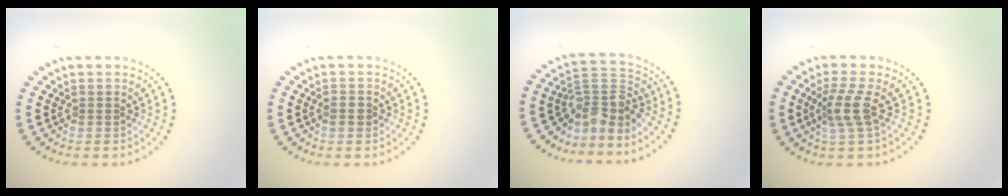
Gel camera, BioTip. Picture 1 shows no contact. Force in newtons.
{"total": 1.2, "press": 1.2, "slide": 0.2}
{"total": 3.5, "press": 2.4, "slide": 2.6}
{"total": 2.8, "press": 2.2, "slide": 1.7}